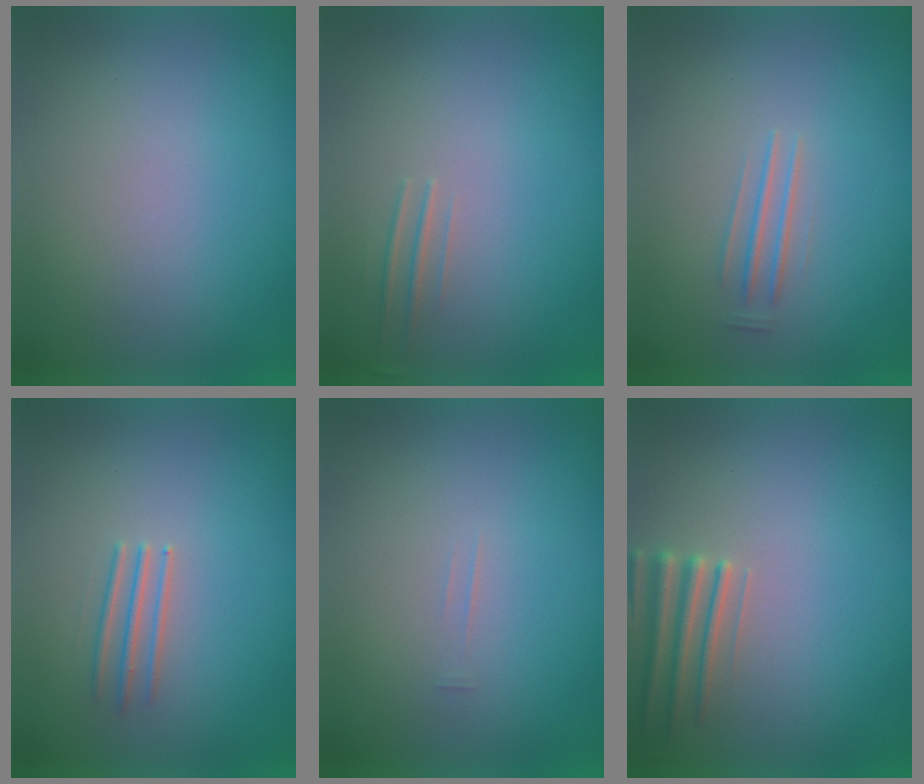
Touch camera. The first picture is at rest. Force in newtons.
{"total": 1.5}
{"total": 1.4}
{"total": 2.7}
{"total": 1.8}
{"total": 2.8}